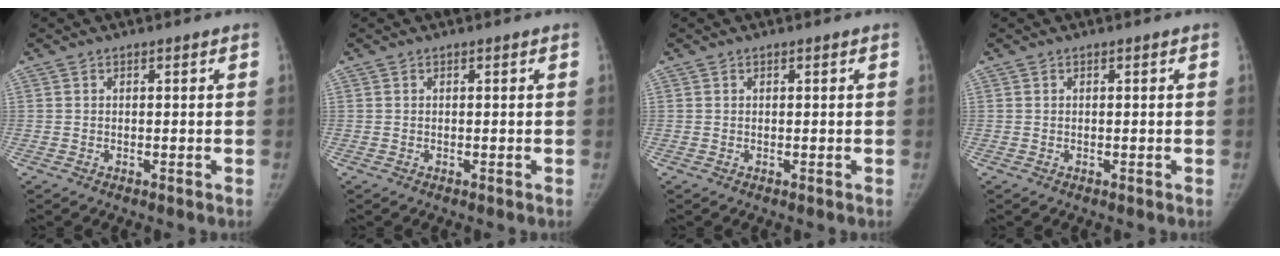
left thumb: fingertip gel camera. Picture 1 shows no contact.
{"total": 0.0}
{"total": 0.0}
{"total": 0.0}